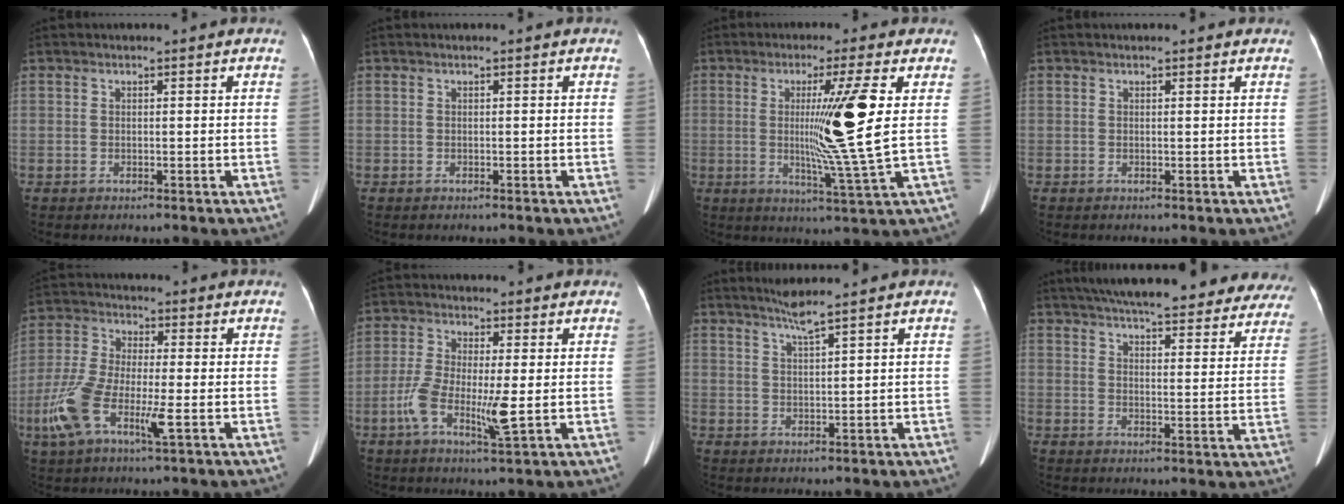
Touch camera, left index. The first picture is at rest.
{"total": 0.0}
{"total": 10.8, "force": [1.1, -2.2, 10.5], "torque": [-0.189, -0.023, 0.021]}
{"total": 0.8, "force": [0.7, 0.5, 0.2], "torque": [-0.007, 0.014, 0.003]}
{"total": 10.2, "force": [-3.2, 2.6, 9.3], "torque": [-0.214, 0.000, -0.062]}
{"total": 8.2, "force": [-1.7, 1.6, 7.8], "torque": [-0.158, -0.006, -0.033]}
{"total": 3.0, "force": [2.4, -1.0, 1.6], "torque": [-0.032, -0.003, 0.048]}
{"total": 29.8, "force": [25.9, 6.2, 13.5], "torque": [-0.208, -0.020, 0.308]}